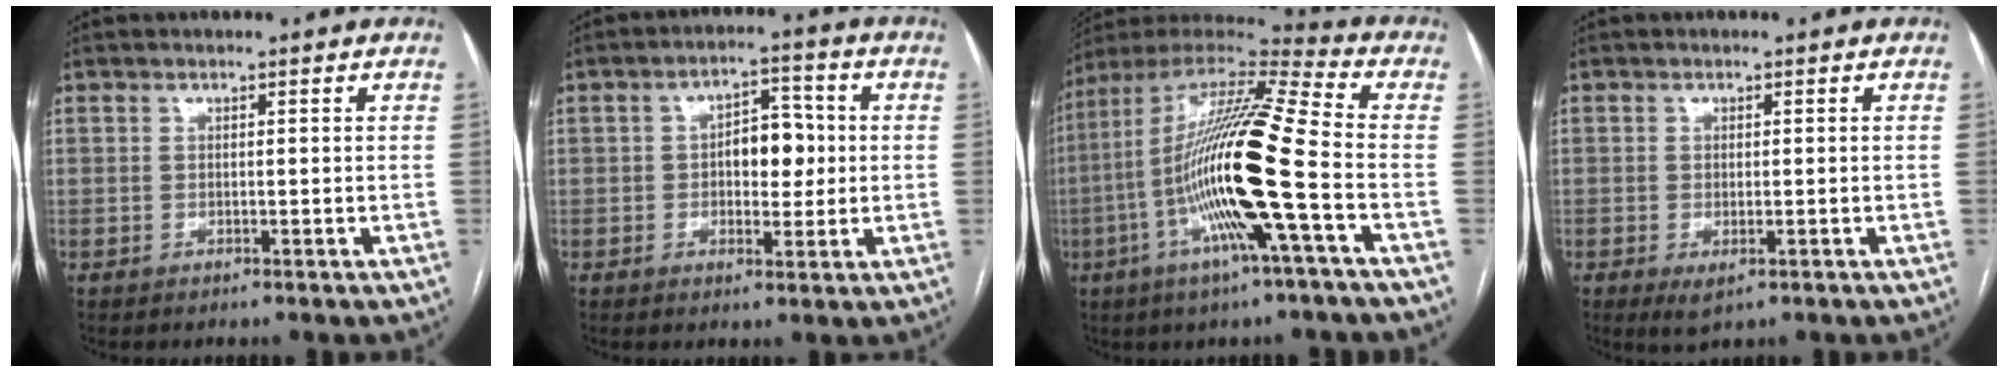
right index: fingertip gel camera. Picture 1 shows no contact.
{"total": 6.8, "force": [0.1, 3.6, 5.7], "torque": [-0.084, 0.018, 0.002]}
{"total": 20.8, "force": [-4.7, 0.5, 20.2], "torque": [-0.399, -0.008, -0.099]}
{"total": 2.7, "force": [-1.2, 1.1, 2.2], "torque": [-0.036, -0.005, -0.011]}